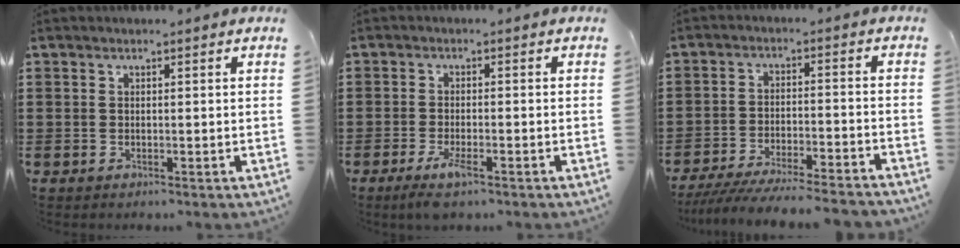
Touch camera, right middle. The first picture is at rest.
{"total": 3.5, "force": [-2.0, 0.6, 2.8], "torque": [-0.057, -0.008, -0.038]}
{"total": 6.3, "force": [-6.1, 0.0, 1.8], "torque": [-0.038, -0.008, -0.118]}